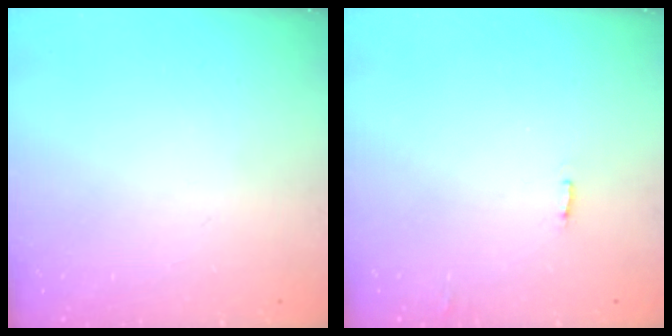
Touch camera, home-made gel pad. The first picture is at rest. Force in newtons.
{"total": 1.9, "press": 1.9, "slide": 0.1}